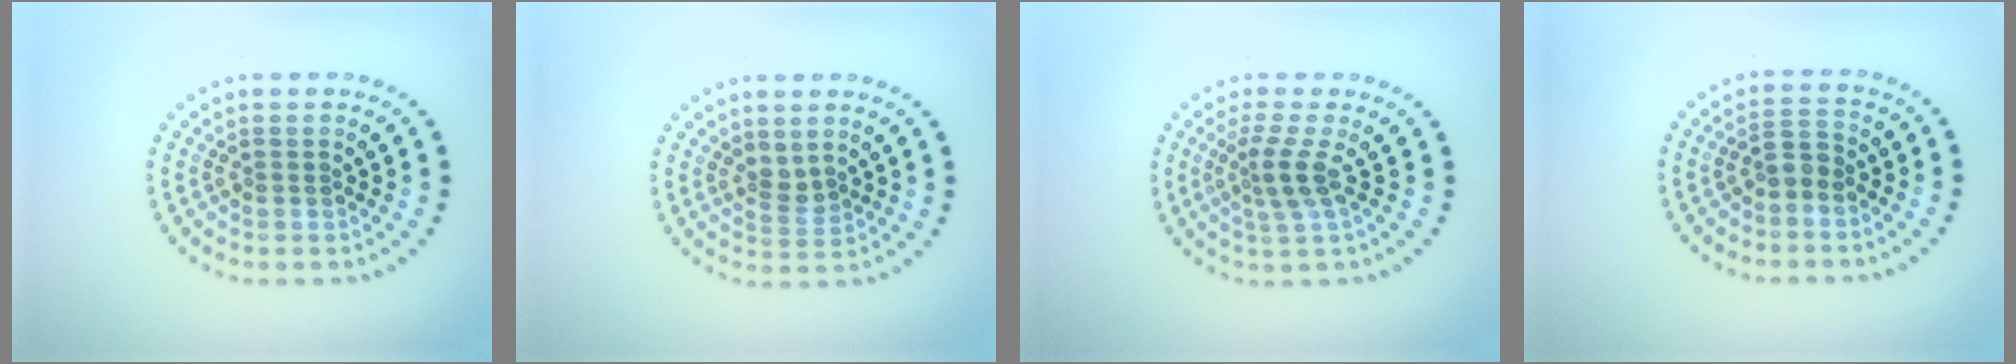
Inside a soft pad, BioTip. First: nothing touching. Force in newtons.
{"total": 1.5, "press": 1.3, "slide": 0.9}
{"total": 2.6, "press": 1.8, "slide": 1.9}
{"total": 1.7, "press": 1.6, "slide": 0.7}